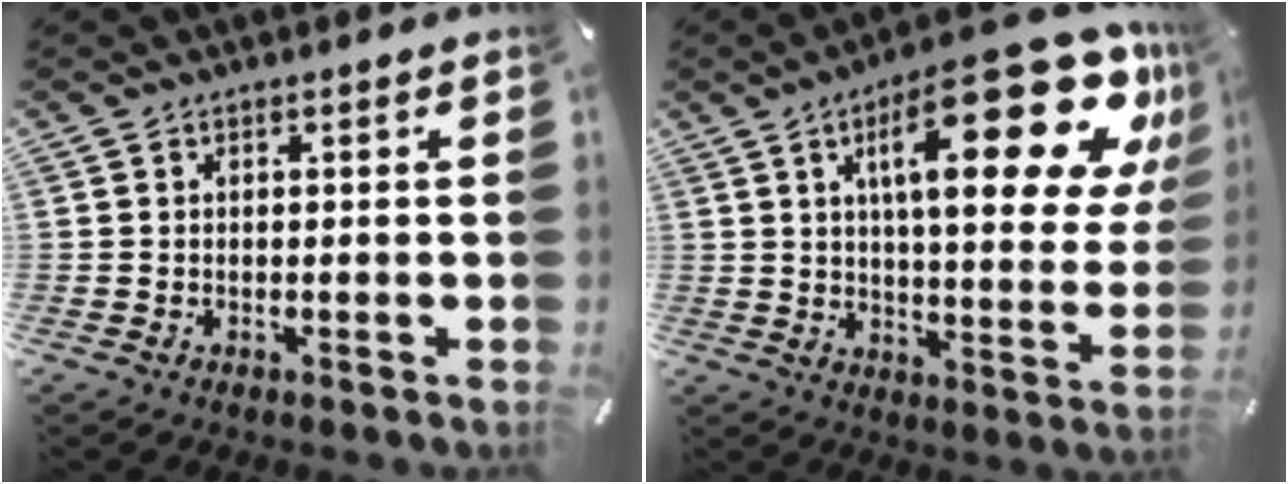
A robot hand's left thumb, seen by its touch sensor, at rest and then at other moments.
{"total": 28.2, "force": [13.1, 9.7, 23.0], "torque": [-0.339, -0.067, 0.205]}